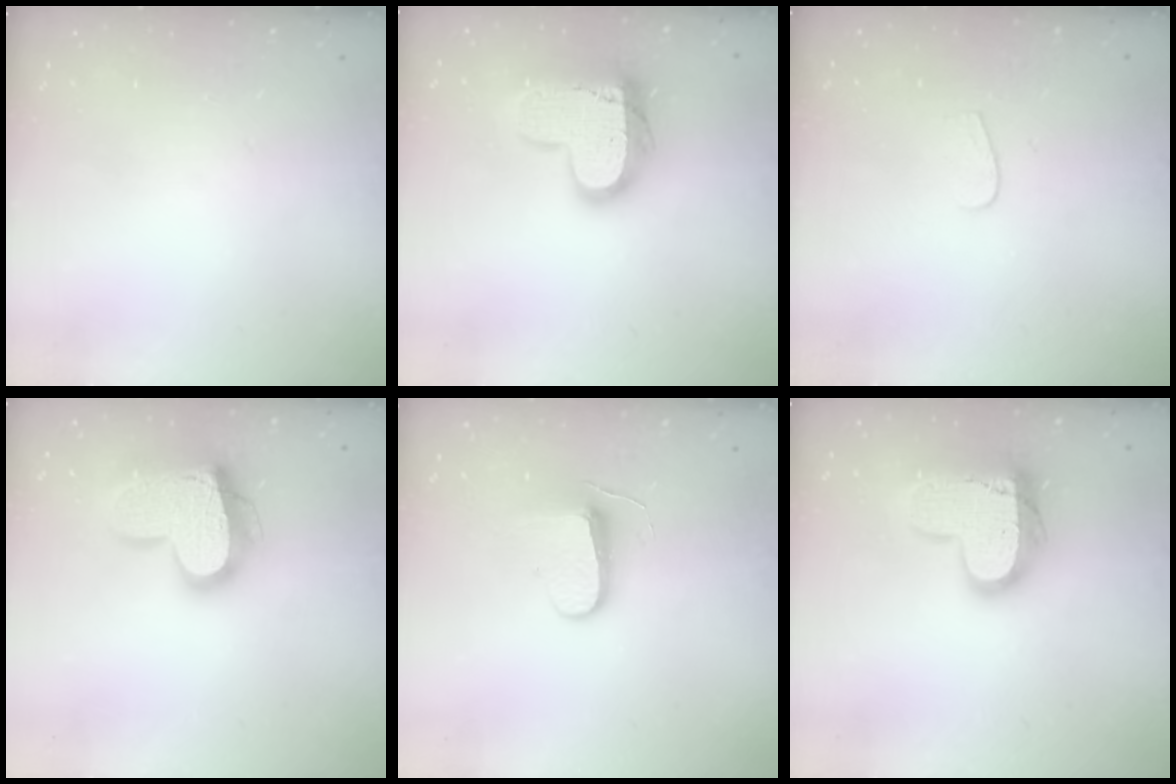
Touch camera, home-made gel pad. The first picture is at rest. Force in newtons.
{"total": 19.0, "press": 19.0, "slide": 1.5}
{"total": 3.3, "press": 3.3, "slide": 0.2}
{"total": 19.6, "press": 19.6, "slide": 1.5}
{"total": 8.7, "press": 8.7, "slide": 0.5}
{"total": 19.0, "press": 19.0, "slide": 1.5}